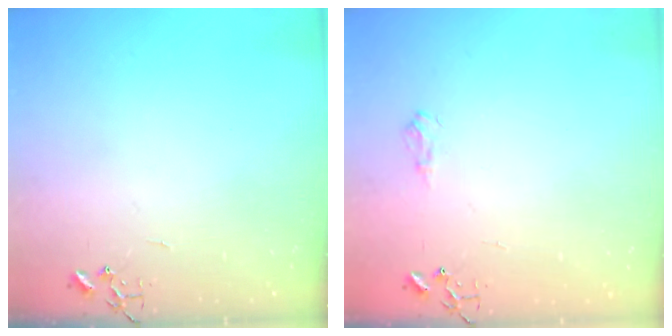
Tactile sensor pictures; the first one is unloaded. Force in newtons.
{"total": 6.3, "press": 6.3, "slide": 0.7}